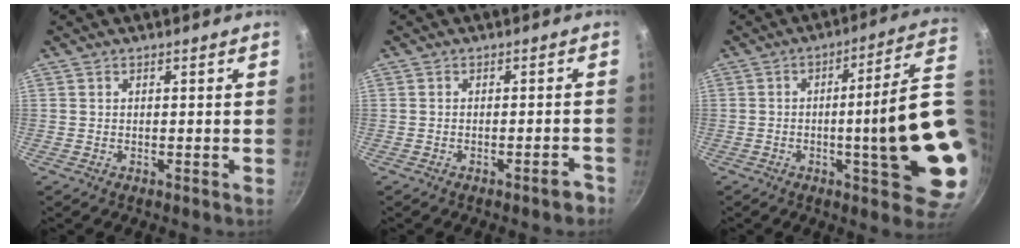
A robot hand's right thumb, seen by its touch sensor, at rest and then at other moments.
{"total": 2.8, "force": [-1.9, 0.6, 1.9], "torque": [-0.017, 0.024, -0.016]}
{"total": 19.7, "force": [-1.6, 3.2, 19.3], "torque": [-0.242, 0.008, -0.019]}